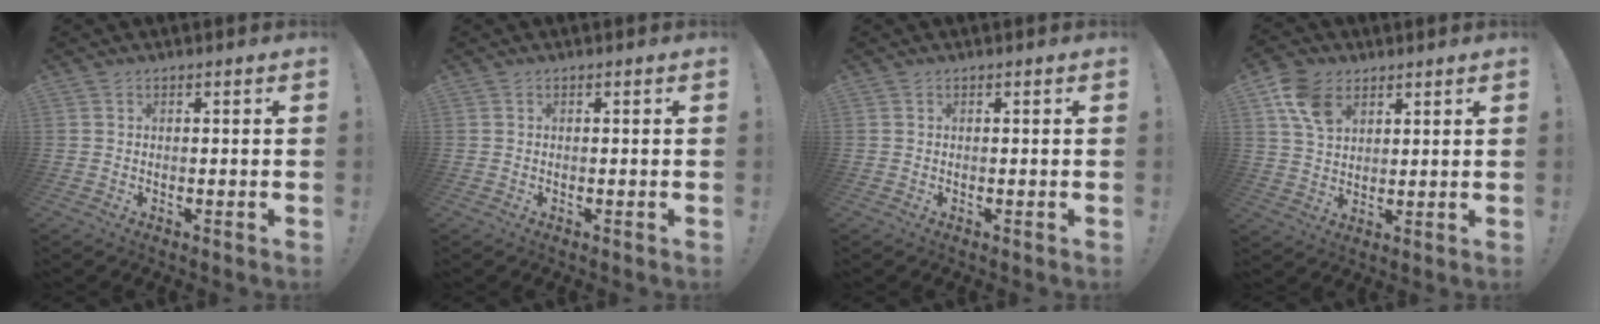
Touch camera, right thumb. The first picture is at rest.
{"total": 0.0}
{"total": 0.0}
{"total": 10.5, "force": [5.4, 6.8, 5.8], "torque": [-0.098, -0.013, 0.107]}